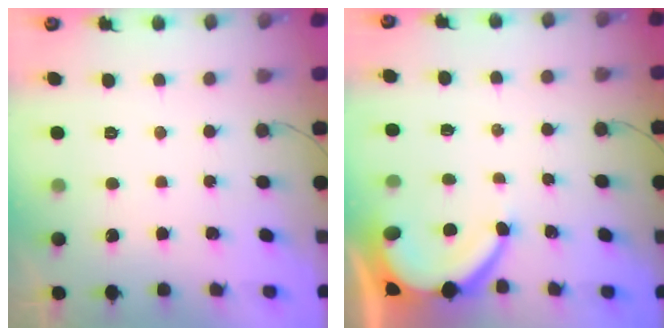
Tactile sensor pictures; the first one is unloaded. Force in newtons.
{"total": 6.8, "press": 6.8, "slide": 0.9}